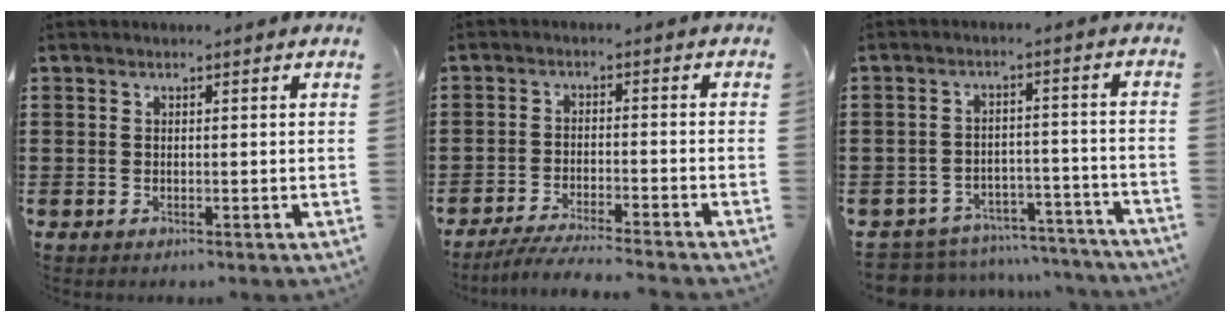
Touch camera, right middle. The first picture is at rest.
{"total": 4.3, "force": [-4.0, -0.2, 1.5], "torque": [-0.031, -0.009, -0.080]}
{"total": 6.0, "force": [-5.9, 0.9, 0.4], "torque": [-0.010, 0.016, -0.119]}